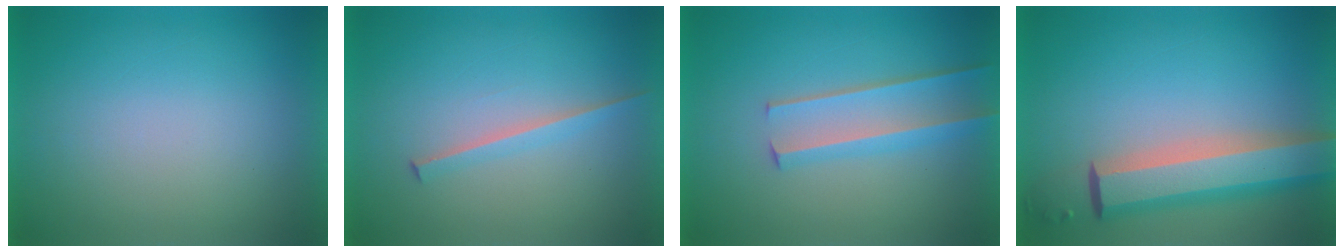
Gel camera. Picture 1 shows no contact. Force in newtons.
{"total": 1.8}
{"total": 2.9}
{"total": 7.8}